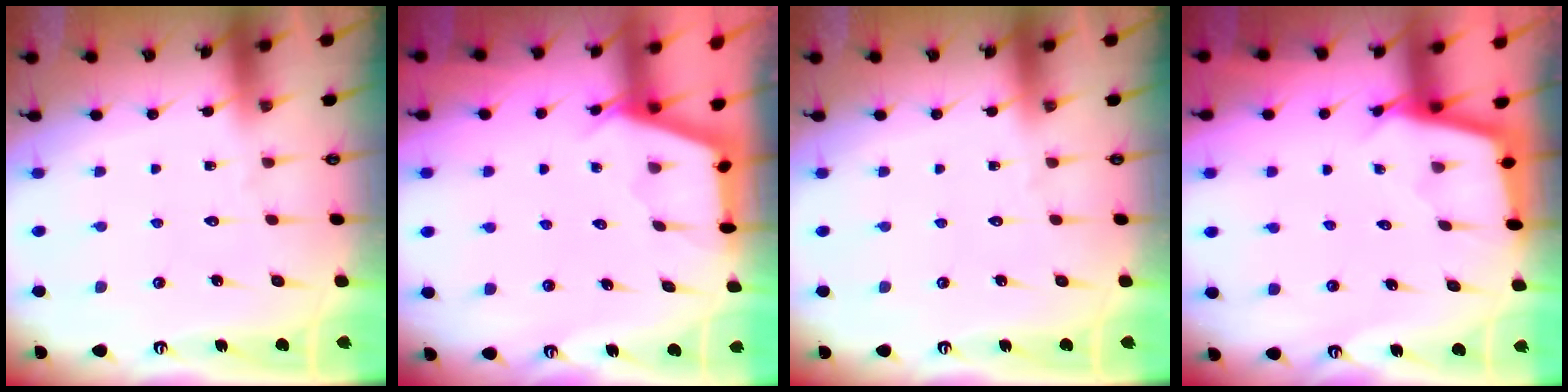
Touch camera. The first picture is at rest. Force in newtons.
{"total": 2.9, "press": 2.9, "slide": 0.3}
{"total": 0.0}
{"total": 2.5, "press": 2.5, "slide": 0.2}